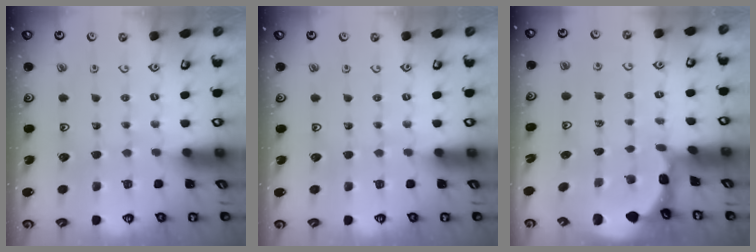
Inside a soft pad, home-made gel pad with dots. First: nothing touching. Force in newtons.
{"total": 0.0}
{"total": 1.0, "press": 1.0, "slide": 0.2}